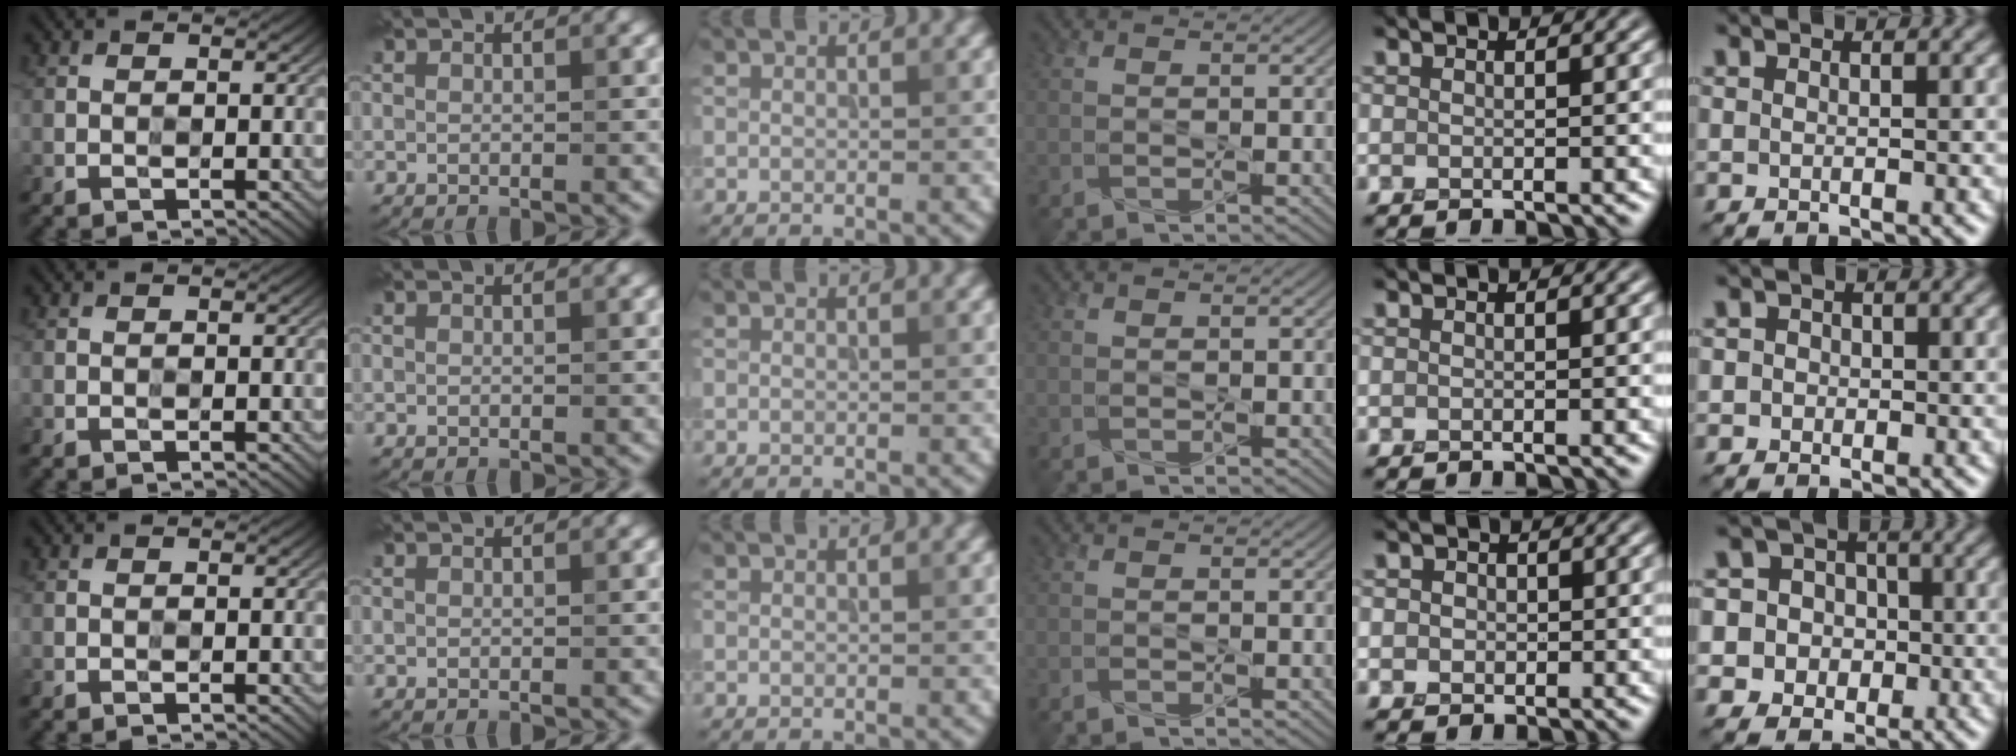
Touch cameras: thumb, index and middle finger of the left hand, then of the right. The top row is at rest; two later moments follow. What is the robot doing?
{"motion": "press", "object": "memory foam"}